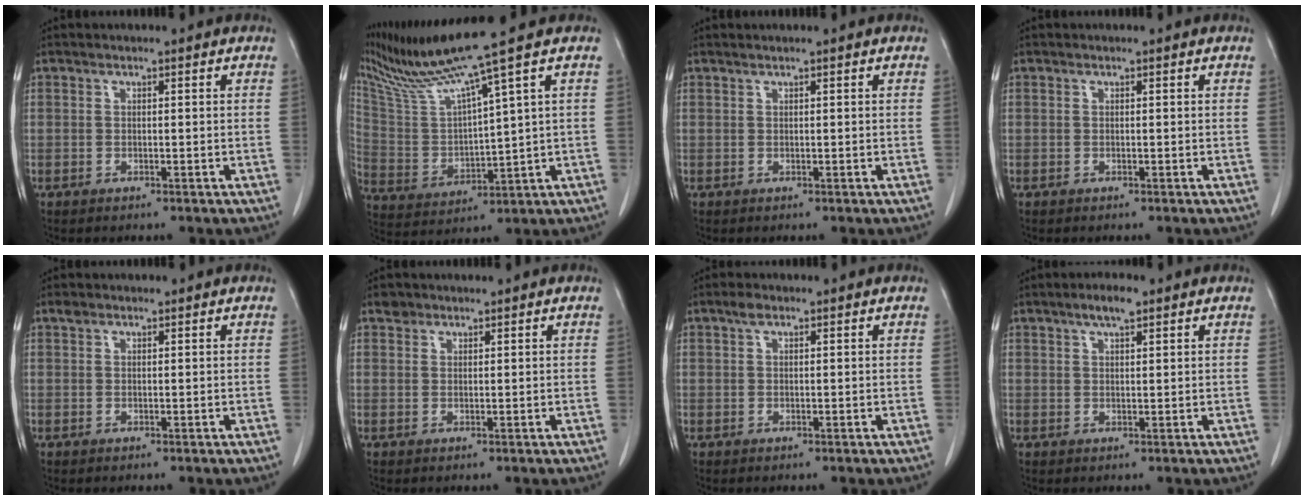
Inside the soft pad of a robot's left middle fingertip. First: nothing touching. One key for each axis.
{"total": 12.0, "fx": 9.6, "fy": -3.0, "fz": 6.6, "tx": -0.133, "ty": -0.013, "tz": 0.190}
{"total": 0.5, "fx": 0.5, "fy": -0.1, "fz": 0.3, "tx": -0.010, "ty": 0.003, "tz": 0.015}
{"total": 0.0}
{"total": 0.8, "fx": 0.6, "fy": 0.4, "fz": 0.2, "tx": -0.010, "ty": 0.009, "tz": 0.011}
{"total": 1.2, "fx": 0.9, "fy": 0.8, "fz": 0.0, "tx": 0.002, "ty": 0.005, "tz": 0.013}
{"total": 1.2, "fx": 0.7, "fy": 0.6, "fz": 0.7, "tx": -0.016, "ty": 0.009, "tz": 0.012}
{"total": 3.0, "fx": 2.1, "fy": 0.7, "fz": 2.1, "tx": -0.041, "ty": 0.004, "tz": 0.035}